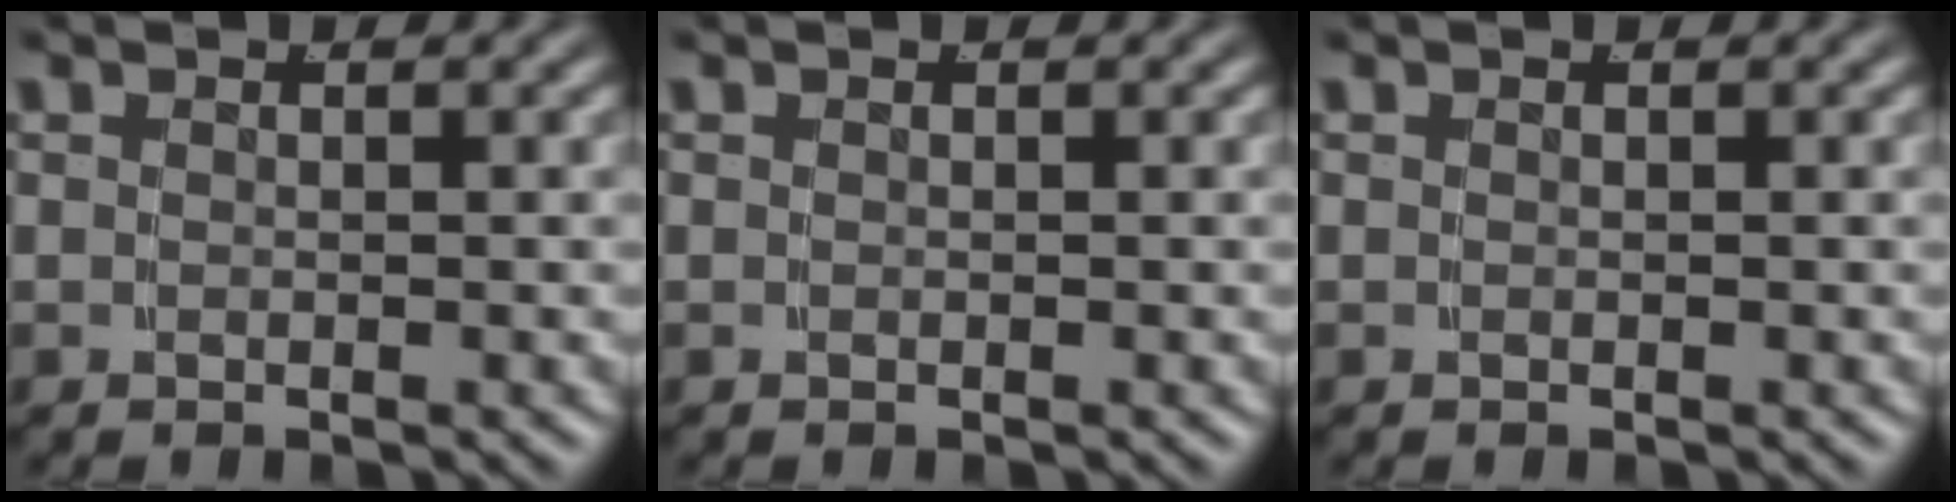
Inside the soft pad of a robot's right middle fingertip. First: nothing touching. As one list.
[{"total": 0.0}, {"total": 0.0}]